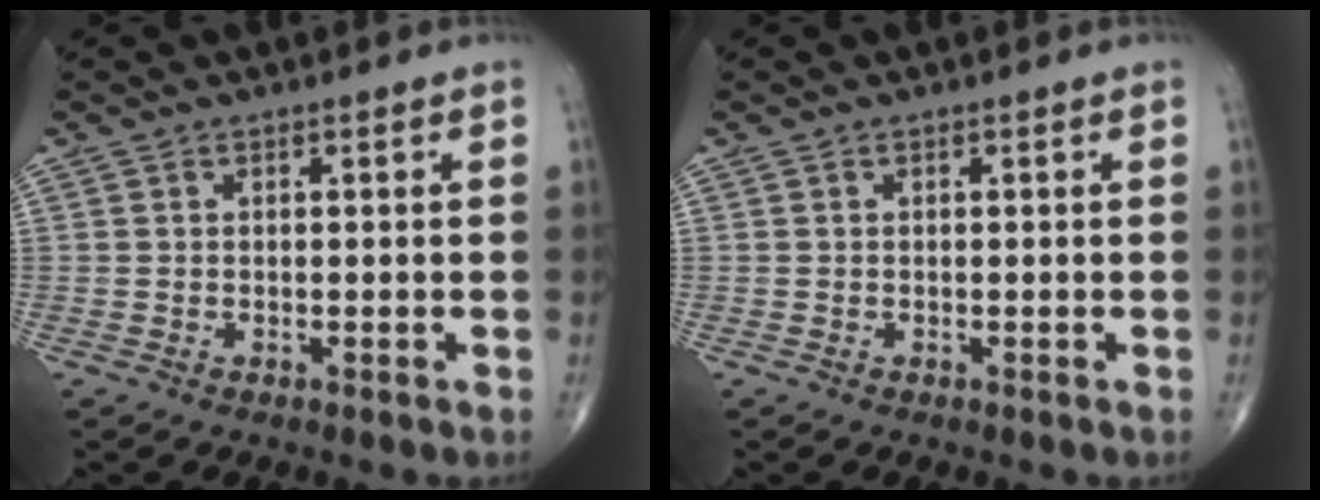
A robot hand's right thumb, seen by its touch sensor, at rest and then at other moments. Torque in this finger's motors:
{"motor_torque": [0.18, 0.02, 0.00, 0.14, 0.07]}